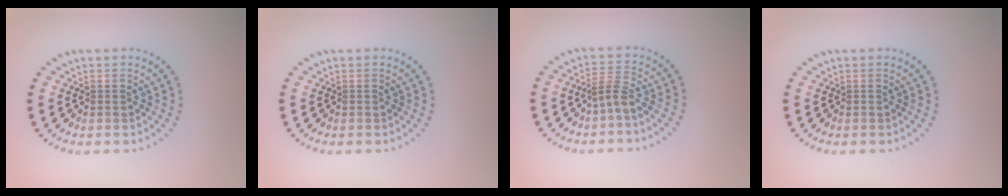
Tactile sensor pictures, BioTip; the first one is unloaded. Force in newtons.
{"total": 0.0}
{"total": 1.9, "press": 1.4, "slide": 1.3}
{"total": 0.0}